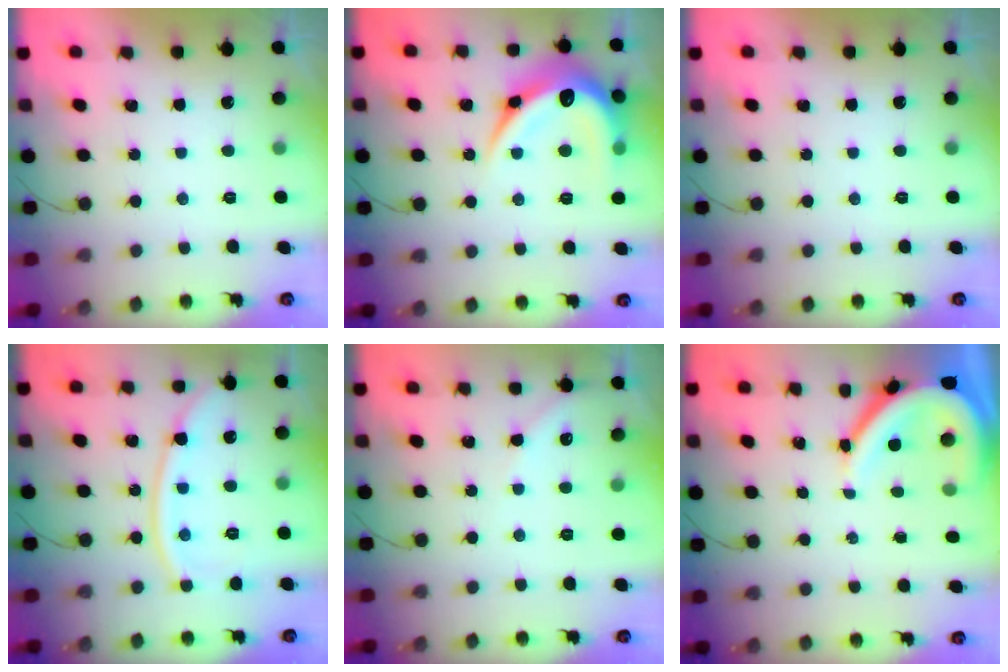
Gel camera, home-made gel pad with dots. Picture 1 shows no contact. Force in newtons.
{"total": 20.4, "press": 20.4, "slide": 0.3}
{"total": 0.0}
{"total": 12.9, "press": 12.8, "slide": 1.6}
{"total": 3.1, "press": 3.1, "slide": 0.5}
{"total": 9.8, "press": 9.7, "slide": 1.2}